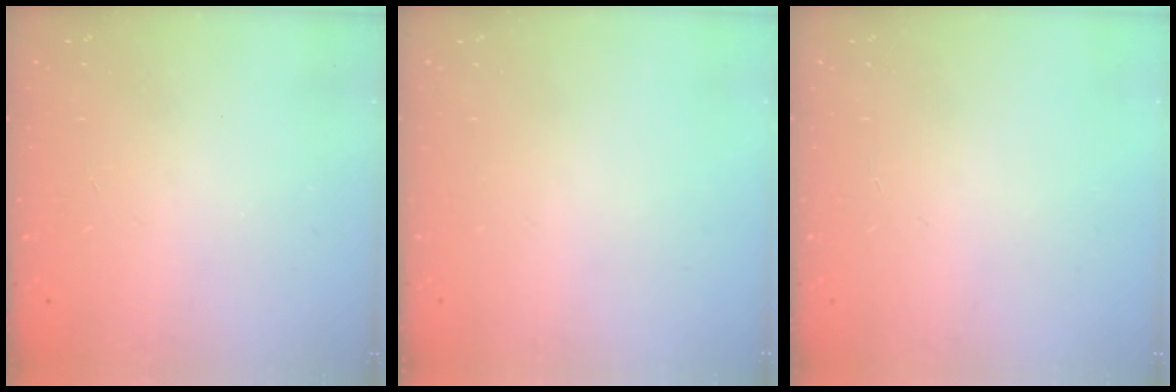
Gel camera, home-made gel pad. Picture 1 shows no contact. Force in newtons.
{"total": 0.0}
{"total": 2.4, "press": 2.4, "slide": 0.2}